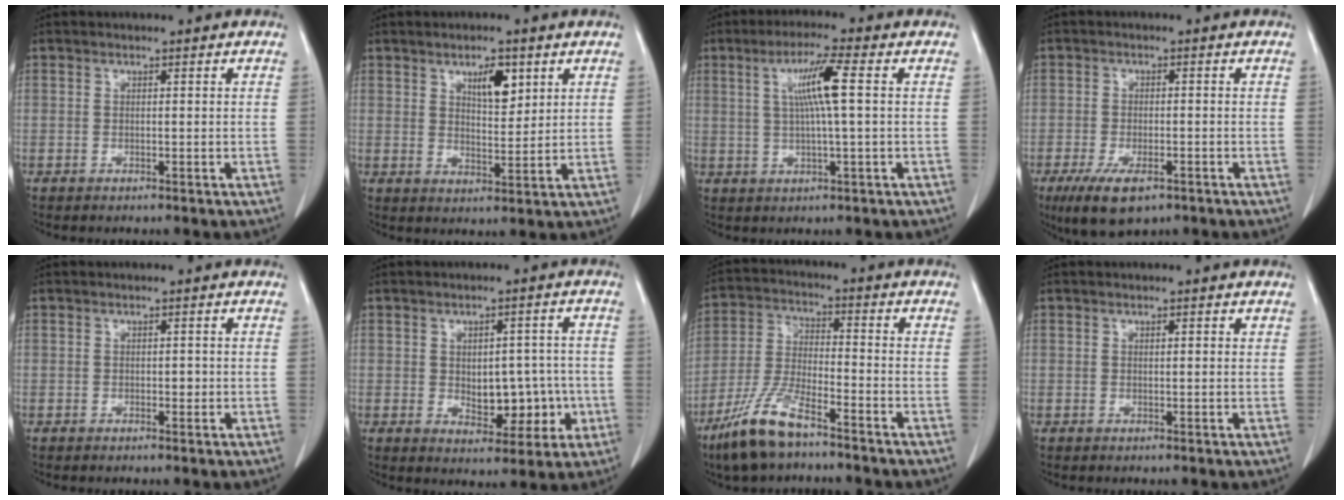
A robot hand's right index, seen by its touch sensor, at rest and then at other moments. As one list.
[{"total": 5.4, "force": [2.8, 2.0, 4.1], "torque": [-0.070, -0.003, 0.048]}, {"total": 7.0, "force": [1.4, -0.4, 6.8], "torque": [-0.127, 0.005, 0.027]}, {"total": 7.2, "force": [-4.4, 2.8, 5.0], "torque": [-0.090, -0.013, -0.069]}, {"total": 0.8, "force": [-0.1, 0.5, 0.6], "torque": [-0.008, 0.001, -0.001]}, {"total": 7.8, "force": [-0.9, 4.6, 6.2], "torque": [-0.072, 0.012, 0.001]}, {"total": 10.2, "force": [-7.3, 2.1, 6.9], "torque": [-0.150, -0.018, -0.144]}, {"total": 0.8, "force": [0.4, 0.2, 0.6], "torque": [-0.014, -0.001, 0.004]}]